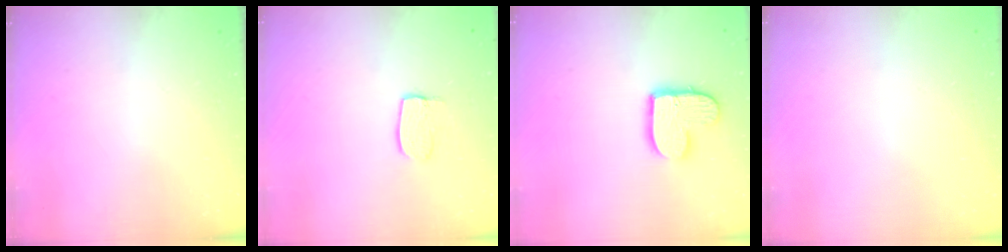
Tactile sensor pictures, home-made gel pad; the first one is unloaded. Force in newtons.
{"total": 6.0, "press": 6.0, "slide": 0.3}
{"total": 11.1, "press": 11.1, "slide": 0.5}
{"total": 0.0}